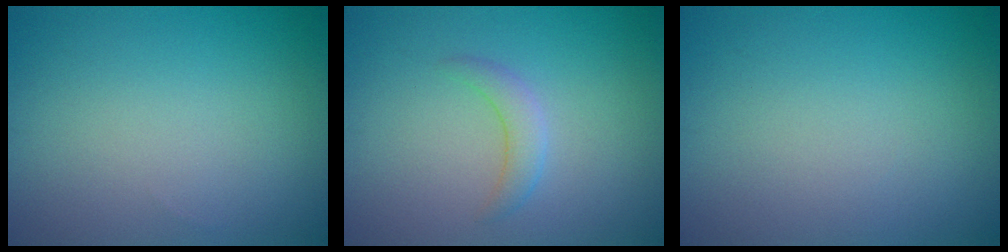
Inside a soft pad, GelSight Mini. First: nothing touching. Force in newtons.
{"total": 1.7, "press": 1.7, "slide": 0.0}
{"total": 0.0}